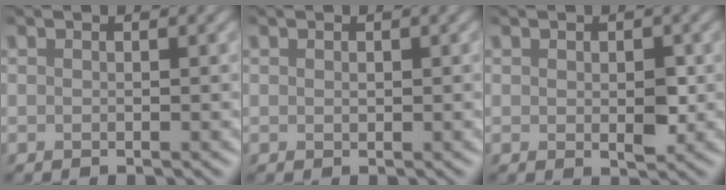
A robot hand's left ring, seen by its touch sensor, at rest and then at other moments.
{"total": 0.0}
{"total": 1.7, "force": [-0.1, 1.0, 1.4], "torque": [-0.026, -0.004, 0.002]}